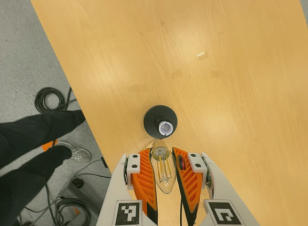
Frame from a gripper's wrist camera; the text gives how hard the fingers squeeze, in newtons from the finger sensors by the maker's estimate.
{"total": 22.5, "left": 24.6, "right": 20.4}